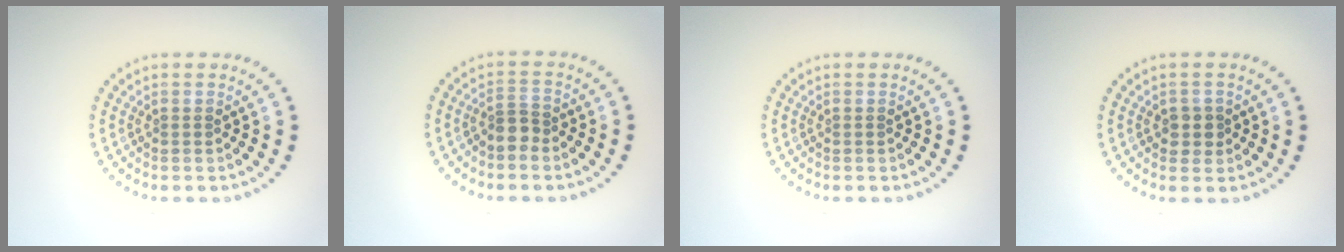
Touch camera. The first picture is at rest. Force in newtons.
{"total": 1.5, "press": 1.2, "slide": 0.9}
{"total": 0.0}
{"total": 1.7, "press": 1.6, "slide": 0.6}